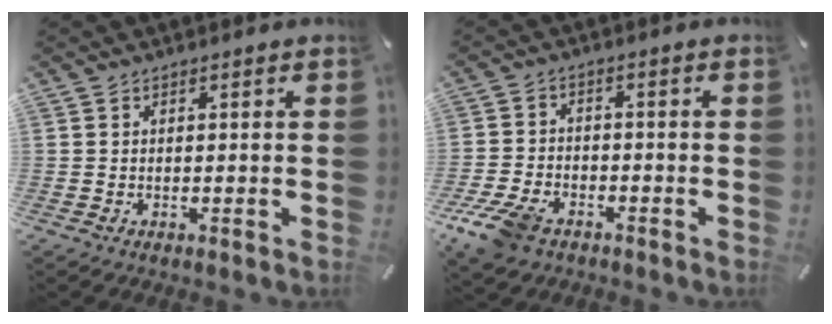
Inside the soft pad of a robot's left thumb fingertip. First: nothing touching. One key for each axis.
{"total": 8.2, "fx": -5.3, "fy": 4.7, "fz": 4.3, "tx": -0.103, "ty": 0.017, "tz": -0.102}